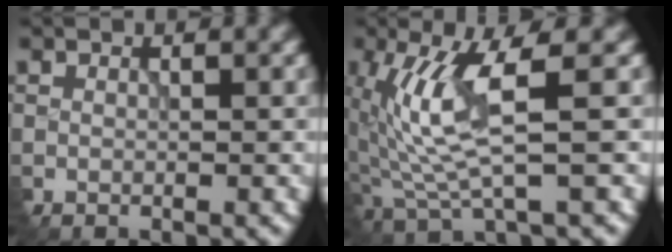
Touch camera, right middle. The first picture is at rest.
{"total": 6.9, "force": [0.2, 1.5, 6.7], "torque": [-0.151, -0.001, 0.013]}